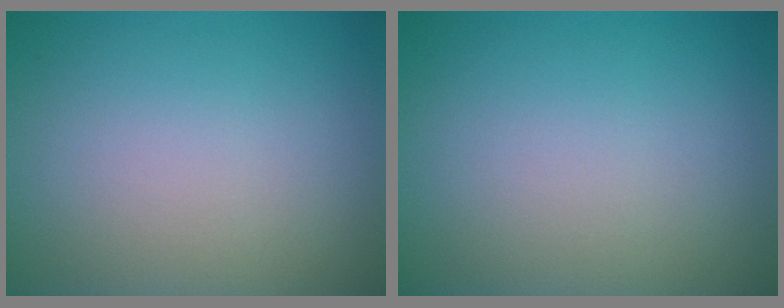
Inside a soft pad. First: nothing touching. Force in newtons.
{"total": 0.0}